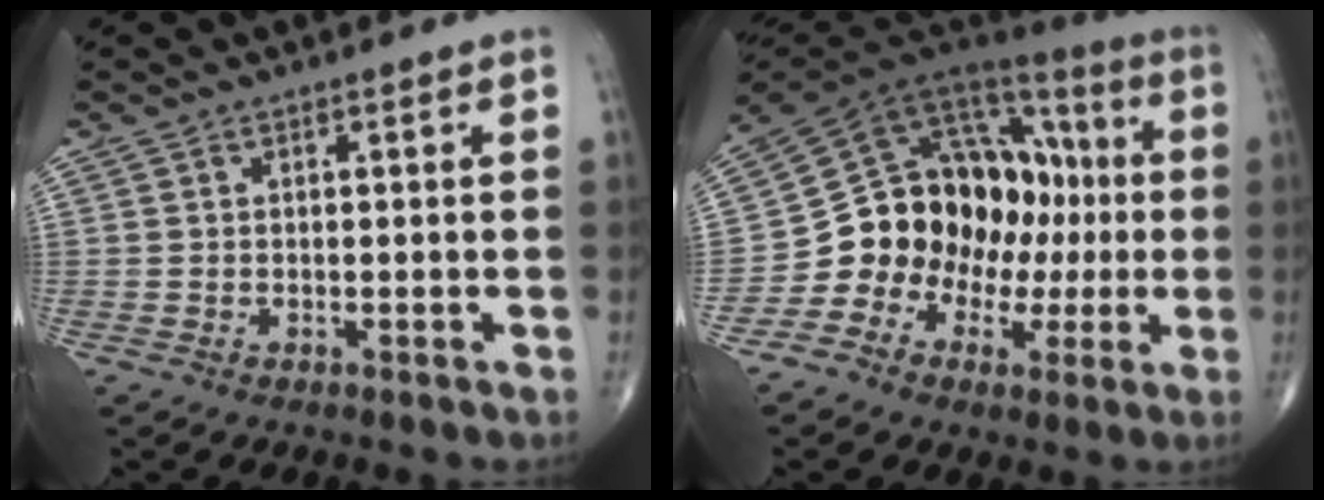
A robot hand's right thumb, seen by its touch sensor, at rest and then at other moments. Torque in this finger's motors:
{"motor_torque": [1.99, 2.35, 0.89, -0.90, 0.12]}